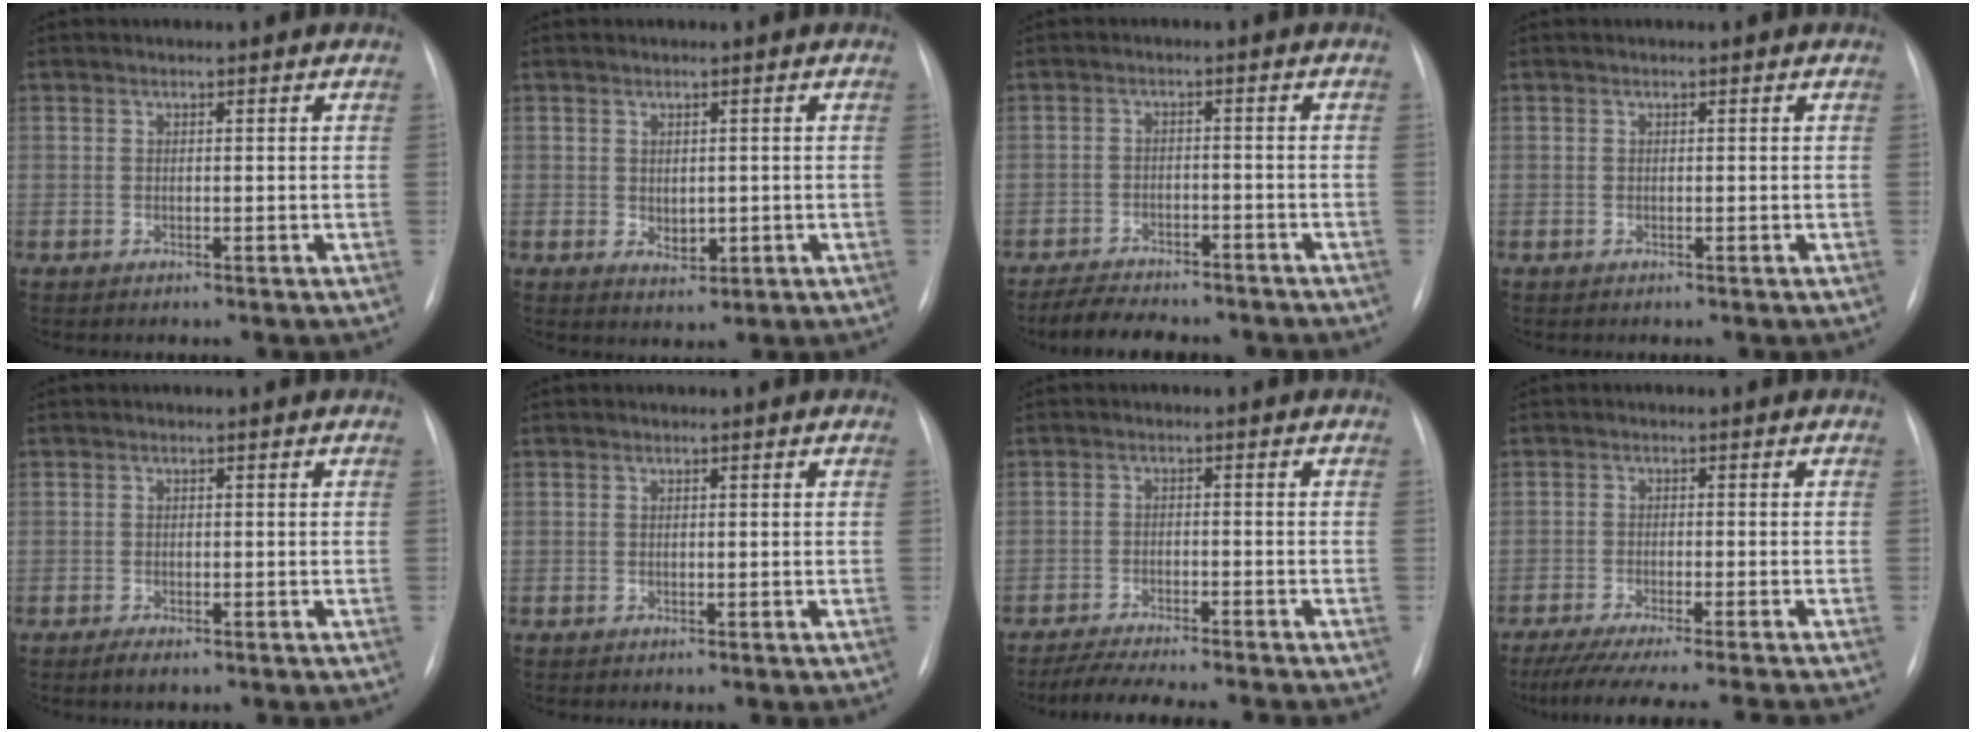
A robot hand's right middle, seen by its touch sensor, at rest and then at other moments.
{"total": 2.6, "force": [-0.2, 1.7, 1.9], "torque": [-0.027, -0.004, 0.006]}
{"total": 10.0, "force": [-9.0, 1.6, 4.2], "torque": [-0.065, -0.010, -0.133]}
{"total": 0.0}
{"total": 1.7, "force": [-1.1, 0.6, 1.2], "torque": [-0.022, -0.002, -0.014]}
{"total": 0.0}
{"total": 10.6, "force": [-9.4, 0.5, 4.7], "torque": [-0.065, -0.012, -0.142]}
{"total": 16.1, "force": [-14.4, -0.6, 7.2], "torque": [-0.107, -0.043, -0.208]}